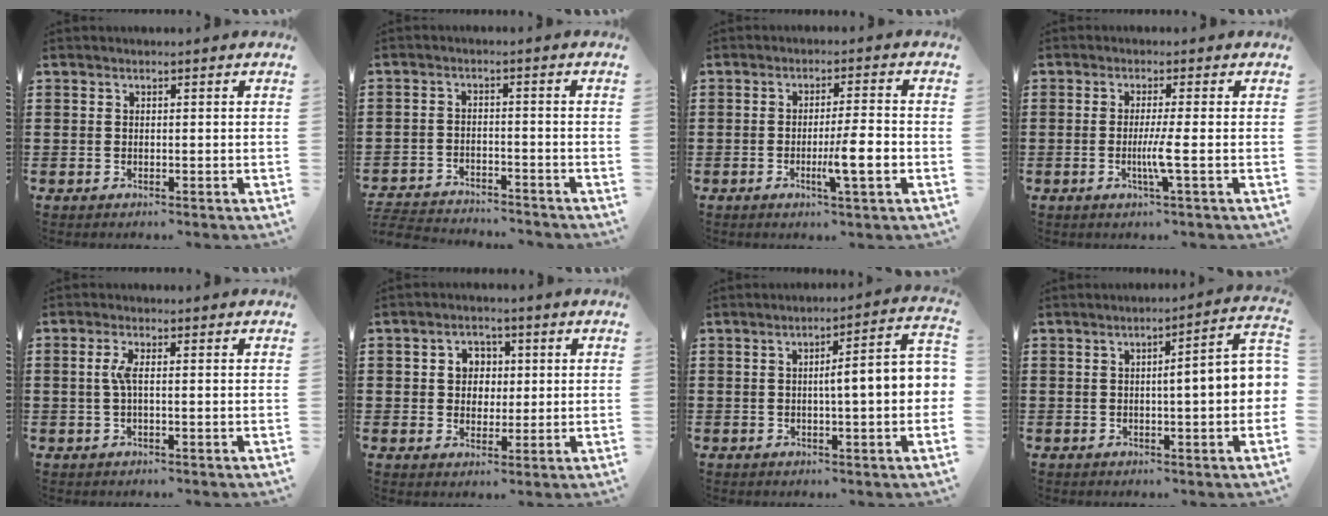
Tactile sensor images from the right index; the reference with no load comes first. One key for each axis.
{"total": 4.0, "fx": -4.0, "fy": 0.2, "fz": 0.2, "tx": -0.014, "ty": -0.004, "tz": -0.086}
{"total": 6.6, "fx": -1.9, "fy": 0.5, "fz": 6.2, "tx": -0.100, "ty": -0.007, "tz": -0.031}
{"total": 4.0, "fx": -0.9, "fy": -0.7, "fz": 3.9, "tx": -0.075, "ty": -0.016, "tz": -0.021}
{"total": 2.9, "fx": 0.0, "fy": 0.6, "fz": 2.8, "tx": -0.063, "ty": -0.002, "tz": -0.005}
{"total": 4.0, "fx": 0.6, "fy": 3.6, "fz": 1.7, "tx": -0.040, "ty": 0.011, "tz": 0.003}
{"total": 6.1, "fx": -0.3, "fy": 0.6, "fz": 6.1, "tx": -0.100, "ty": -0.009, "tz": -0.012}
{"total": 5.3, "fx": -0.4, "fy": 0.5, "fz": 5.3, "tx": -0.085, "ty": -0.008, "tz": -0.013}